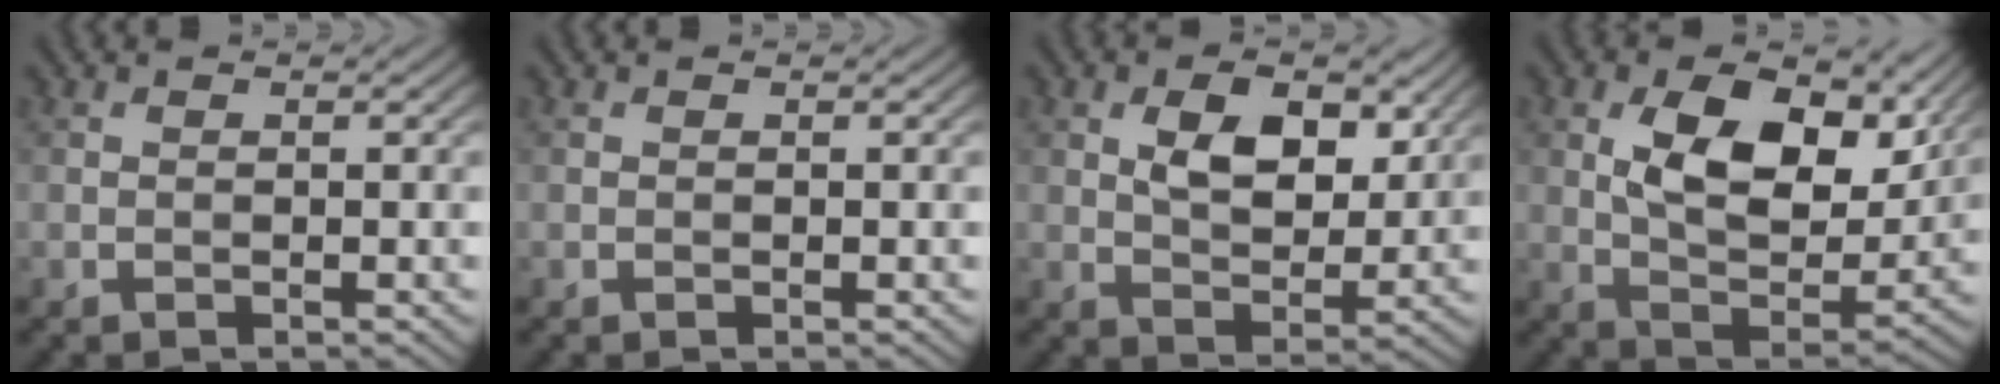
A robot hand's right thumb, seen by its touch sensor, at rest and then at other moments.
{"total": 0.0}
{"total": 7.3, "force": [2.9, 4.2, 5.3], "torque": [-0.095, -0.011, 0.048]}
{"total": 13.3, "force": [4.4, 7.5, 10.1], "torque": [-0.178, -0.013, 0.085]}